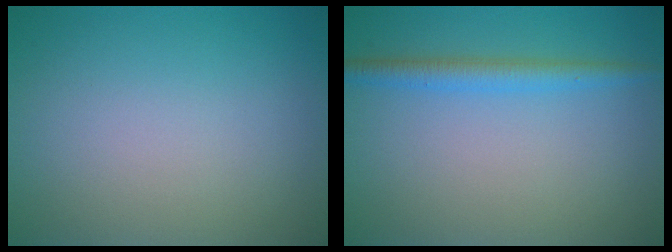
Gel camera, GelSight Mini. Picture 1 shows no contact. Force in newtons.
{"total": 2.4, "press": 2.4, "slide": 0.2}